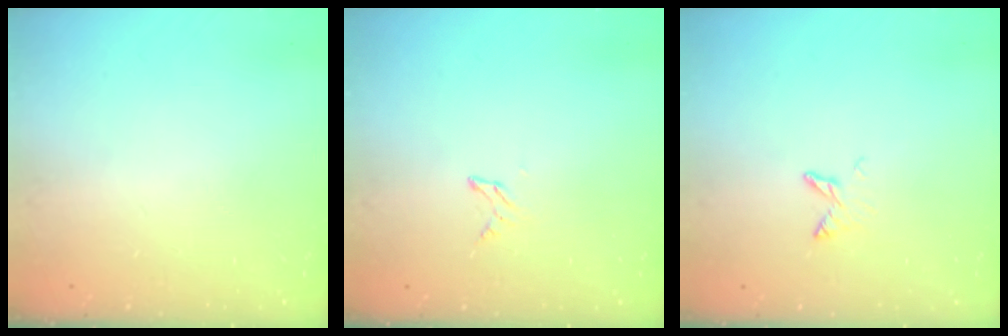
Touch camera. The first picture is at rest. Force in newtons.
{"total": 2.9, "press": 2.9, "slide": 0.3}
{"total": 3.6, "press": 3.6, "slide": 0.4}